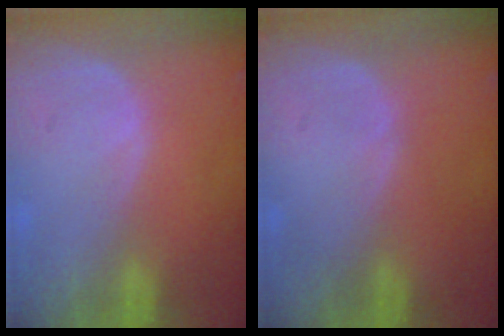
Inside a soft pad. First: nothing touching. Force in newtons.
{"total": 0.0}